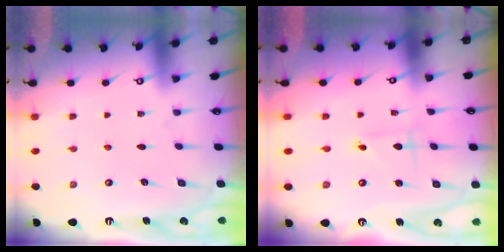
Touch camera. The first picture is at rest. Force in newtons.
{"total": 1.0, "press": 1.0, "slide": 0.1}